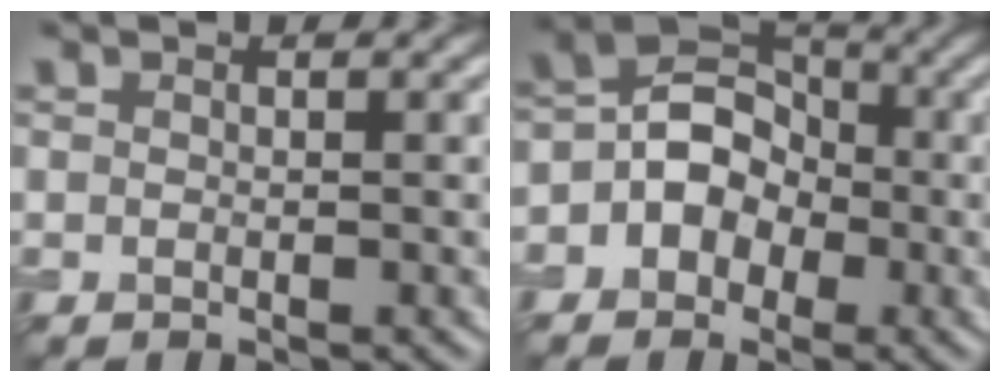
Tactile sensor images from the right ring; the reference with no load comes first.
{"total": 5.8, "force": [-0.8, 5.0, 2.8], "torque": [-0.012, 0.022, -0.034]}